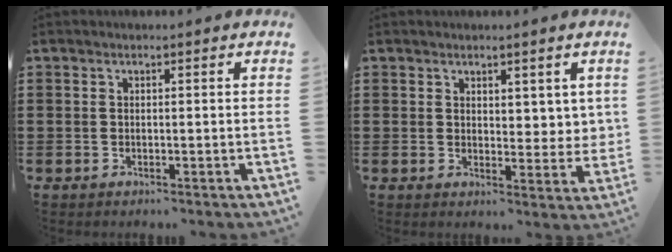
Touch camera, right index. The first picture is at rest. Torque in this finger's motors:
{"motor_torque": [-0.10, 0.12, 0.04, 0.00]}